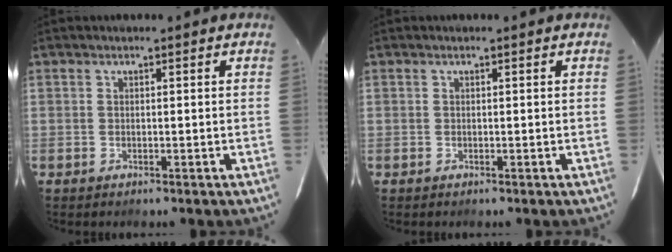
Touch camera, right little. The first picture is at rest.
{"total": 0.0}